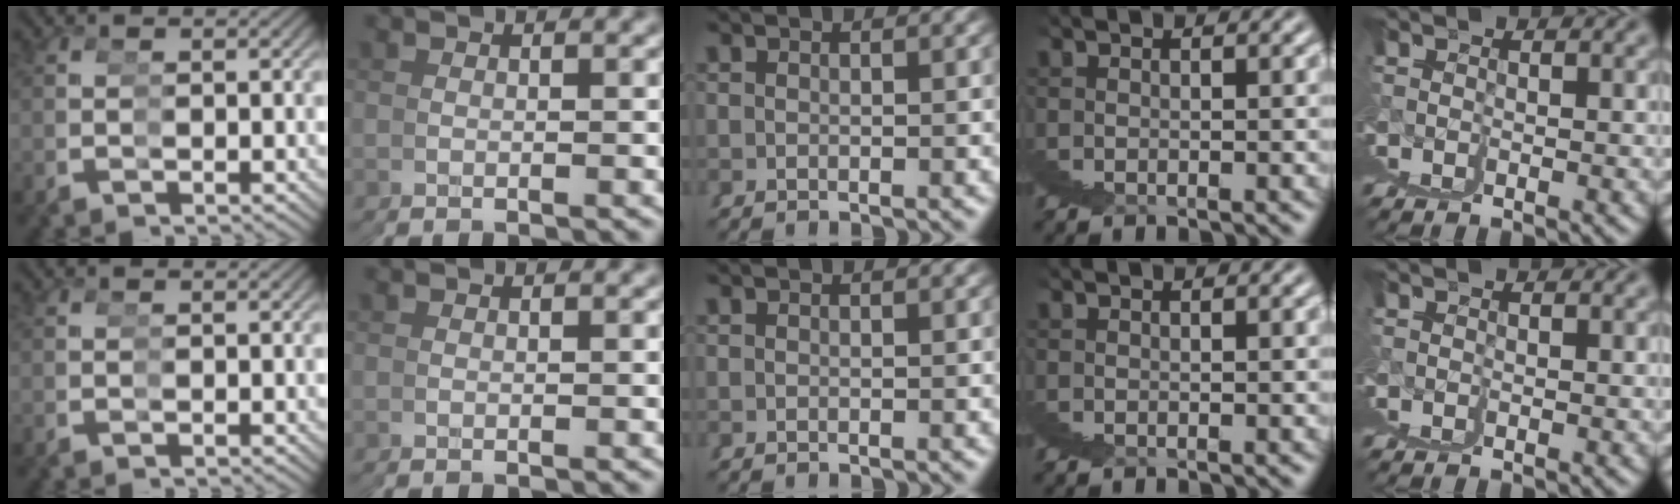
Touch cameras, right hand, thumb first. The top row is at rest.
{}